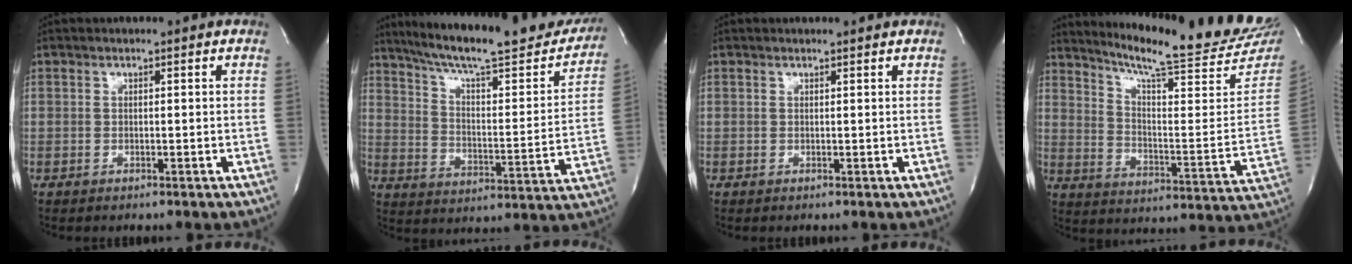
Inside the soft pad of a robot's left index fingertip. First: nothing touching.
{"total": 26.8, "force": [23.1, 4.1, 12.9], "torque": [-0.202, -0.039, 0.312]}
{"total": 1.9, "force": [1.9, 0.1, 0.2], "torque": [-0.010, 0.004, 0.018]}
{"total": 24.1, "force": [21.8, 0.8, 10.4], "torque": [-0.160, -0.093, 0.287]}